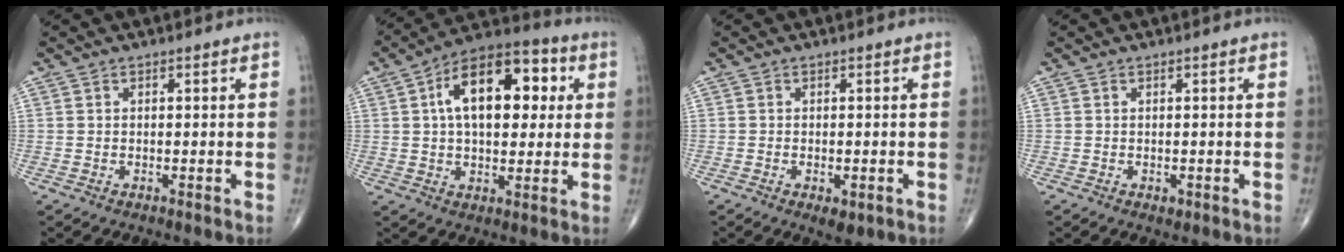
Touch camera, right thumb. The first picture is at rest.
{"total": 17.9, "force": [4.1, 9.8, 14.4], "torque": [-0.193, 0.021, 0.059]}
{"total": 3.1, "force": [-1.2, 1.5, 2.4], "torque": [-0.034, -0.001, -0.011]}
{"total": 0.9, "force": [-0.3, 0.6, 0.6], "torque": [-0.005, -0.001, -0.003]}